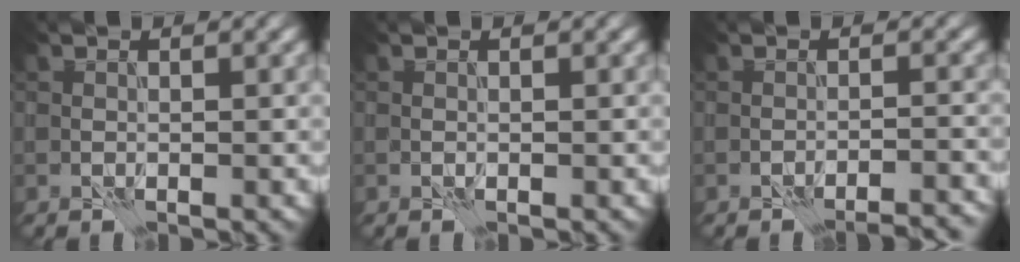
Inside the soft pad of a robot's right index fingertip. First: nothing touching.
{"total": 0.0}
{"total": 3.4, "force": [-3.2, 0.3, 1.0], "torque": [-0.015, 0.015, -0.038]}